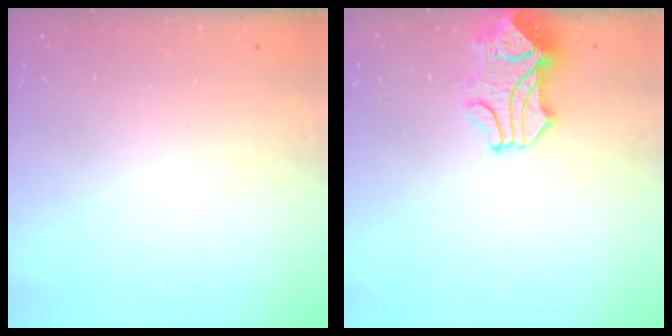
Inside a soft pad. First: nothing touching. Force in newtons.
{"total": 2.3, "press": 2.0, "slide": 1.2}